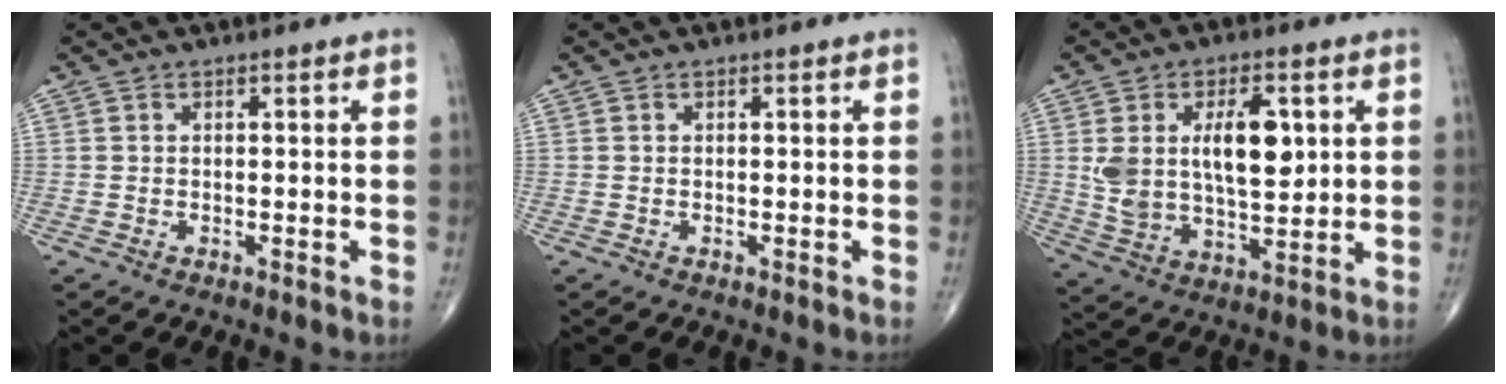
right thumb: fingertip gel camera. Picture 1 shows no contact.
{"total": 0.0}
{"total": 14.5, "force": [3.4, 7.3, 12.0], "torque": [-0.200, -0.011, 0.070]}